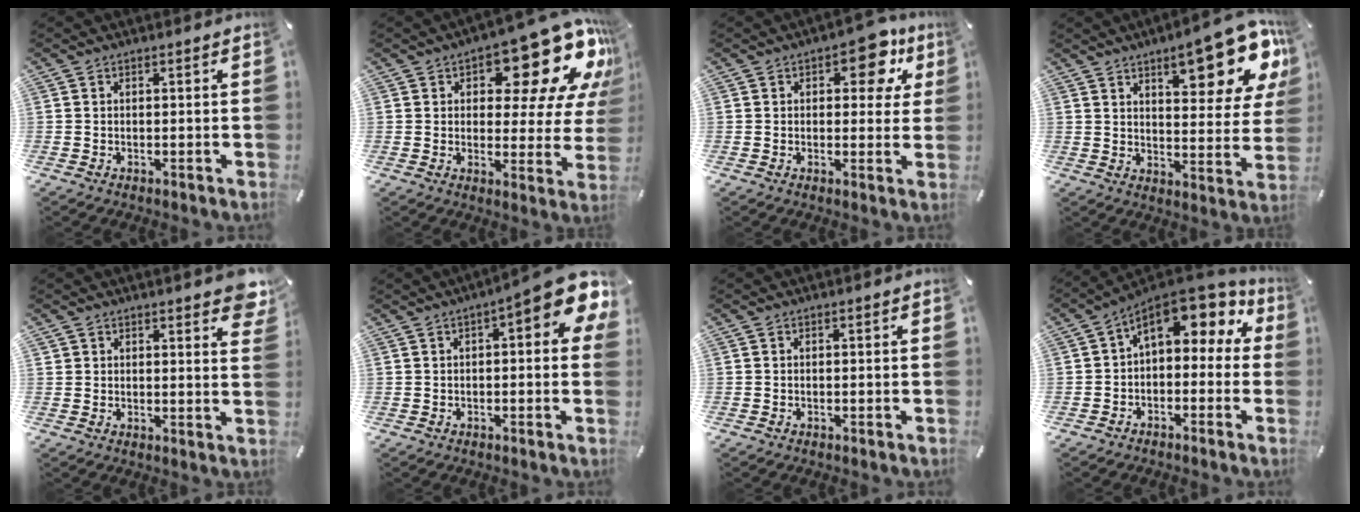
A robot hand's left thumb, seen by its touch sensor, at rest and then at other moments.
{"total": 20.3, "force": [12.0, 9.3, 13.4], "torque": [-0.169, -0.084, 0.198]}
{"total": 10.0, "force": [4.5, 5.5, 7.1], "torque": [-0.068, -0.021, 0.068]}
{"total": 17.6, "force": [10.2, 6.4, 12.8], "torque": [-0.158, -0.065, 0.161]}
{"total": 4.1, "force": [3.4, 1.8, 1.5], "torque": [-0.007, -0.021, 0.057]}
{"total": 10.2, "force": [4.1, 2.7, 9.0], "torque": [-0.113, -0.034, 0.064]}
{"total": 0.0}
{"total": 9.5, "force": [4.3, 5.6, 6.3], "torque": [-0.093, -0.033, 0.077]}